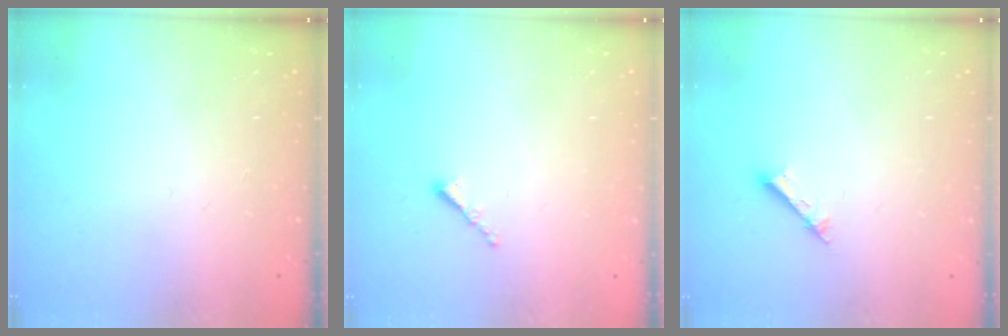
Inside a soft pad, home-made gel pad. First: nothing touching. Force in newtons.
{"total": 1.0, "press": 0.9, "slide": 0.4}
{"total": 2.2, "press": 2.1, "slide": 0.4}